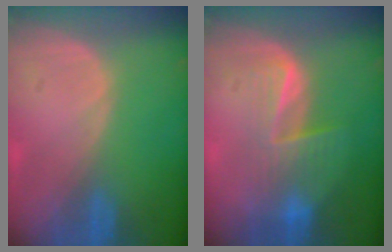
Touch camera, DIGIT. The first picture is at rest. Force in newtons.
{"total": 6.6, "press": 6.2, "slide": 2.1}